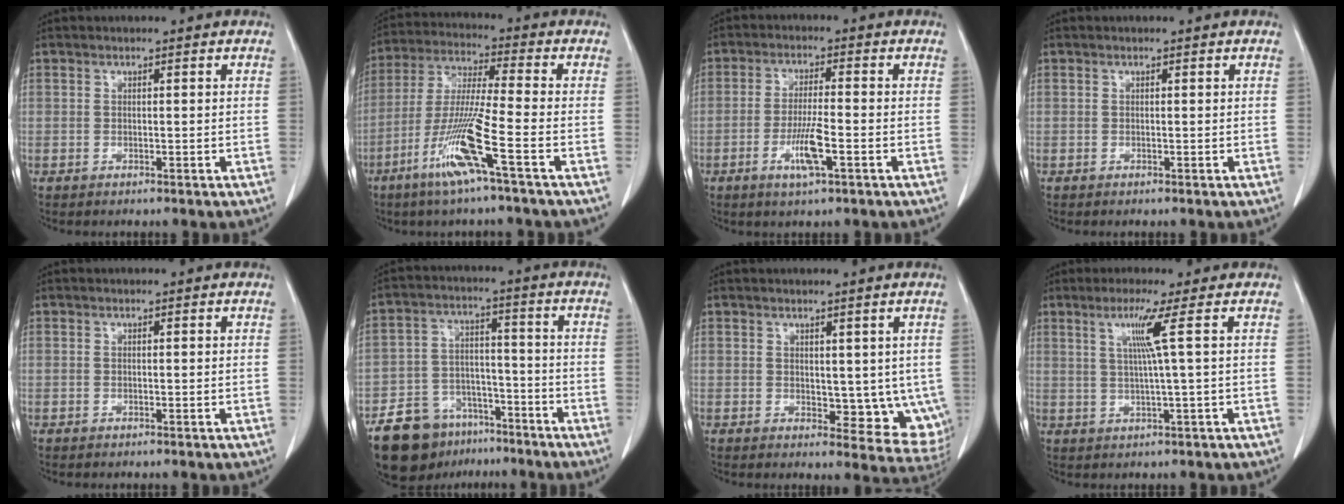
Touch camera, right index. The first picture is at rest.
{"total": 11.9, "force": [-5.7, -0.9, 10.4], "torque": [-0.214, -0.016, -0.112]}
{"total": 6.0, "force": [-2.4, 0.5, 5.5], "torque": [-0.107, -0.007, -0.041]}
{"total": 0.0}
{"total": 0.0}
{"total": 13.1, "force": [-9.1, 8.2, 4.7], "torque": [-0.085, 0.029, -0.148]}
{"total": 7.9, "force": [0.8, 4.5, 6.4], "torque": [-0.054, -0.017, 0.020]}
{"total": 4.6, "force": [1.5, -1.7, 4.0], "torque": [-0.085, -0.006, 0.032]}